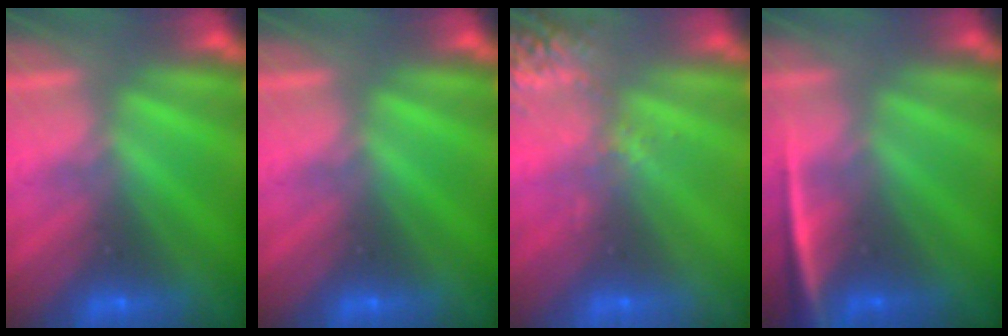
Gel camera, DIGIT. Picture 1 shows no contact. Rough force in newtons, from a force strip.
{"total": 0.0}
{"total": 2.6}
{"total": 2.4}